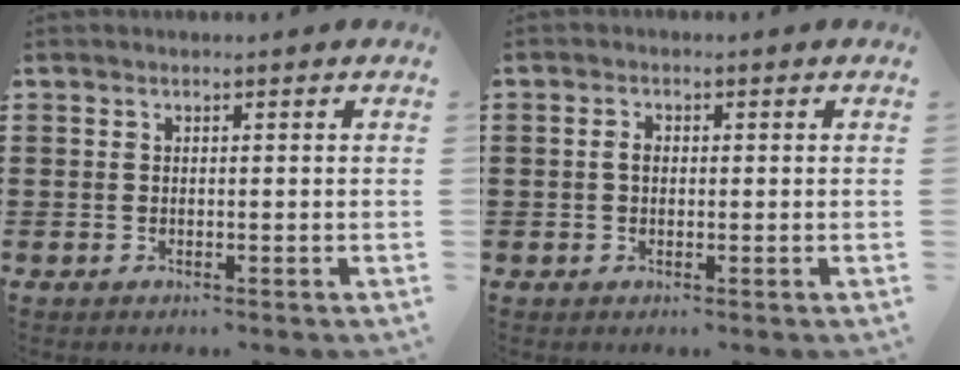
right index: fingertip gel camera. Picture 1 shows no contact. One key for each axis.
{"total": 1.6, "fx": 0.0, "fy": 1.0, "fz": 1.3, "tx": -0.026, "ty": 0.005, "tz": -0.001}